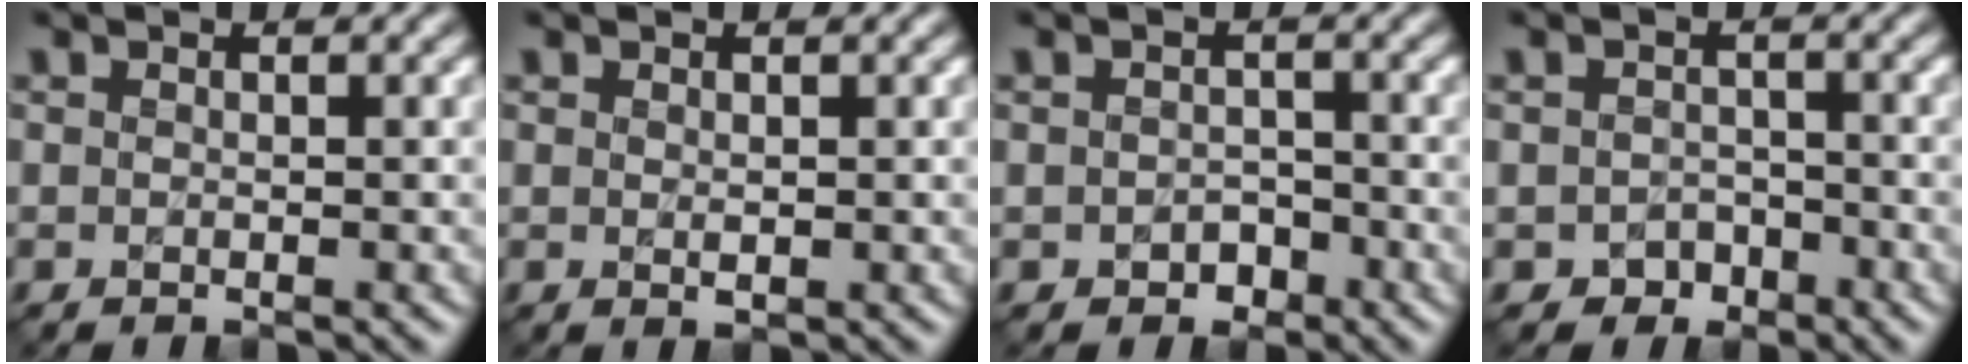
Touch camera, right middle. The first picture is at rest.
{"total": 0.8, "force": [0.6, 0.2, 0.4], "torque": [-0.011, 0.002, 0.010]}
{"total": 1.5, "force": [-0.4, 1.3, 0.6], "torque": [-0.010, 0.000, -0.007]}
{"total": 1.6, "force": [-0.7, 1.4, 0.4], "torque": [-0.002, 0.004, -0.015]}